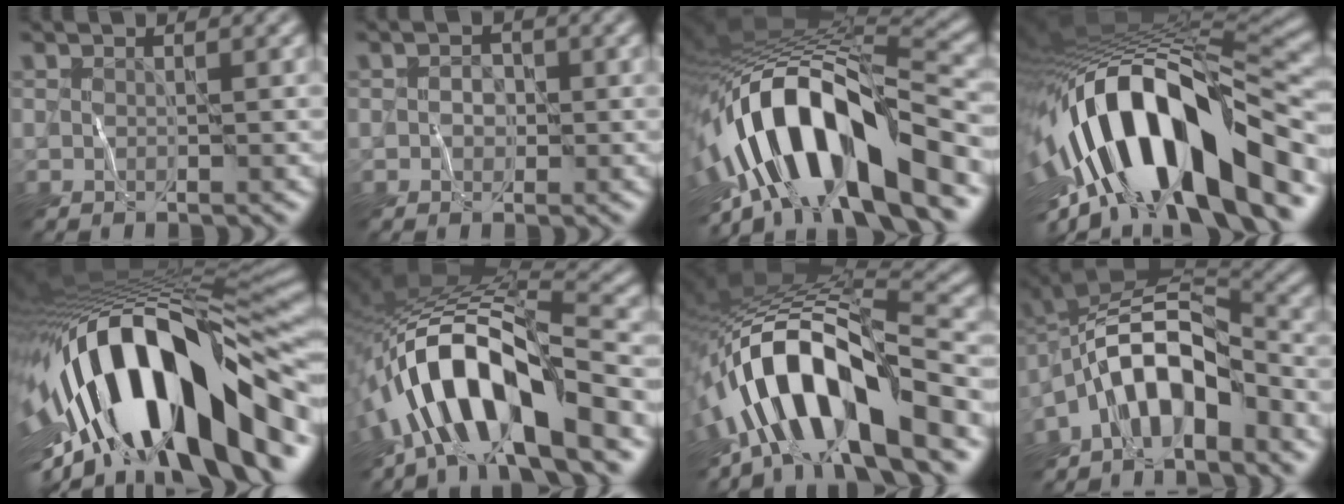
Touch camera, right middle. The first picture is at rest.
{"total": 1.3, "force": [-0.1, 1.1, 0.6], "torque": [0.007, 0.004, -0.007]}
{"total": 13.7, "force": [-5.2, 4.9, 11.7], "torque": [-0.185, 0.019, -0.092]}
{"total": 16.4, "force": [-4.5, 6.7, 14.2], "torque": [-0.231, 0.024, -0.079]}
{"total": 17.8, "force": [-3.8, 7.3, 15.8], "torque": [-0.261, 0.031, -0.068]}
{"total": 10.5, "force": [-5.5, 3.4, 8.3], "torque": [-0.134, 0.018, -0.107]}
{"total": 11.5, "force": [-5.9, 3.4, 9.3], "torque": [-0.148, 0.020, -0.107]}
{"total": 8.5, "force": [-4.5, 3.8, 6.1], "torque": [-0.096, 0.013, -0.094]}